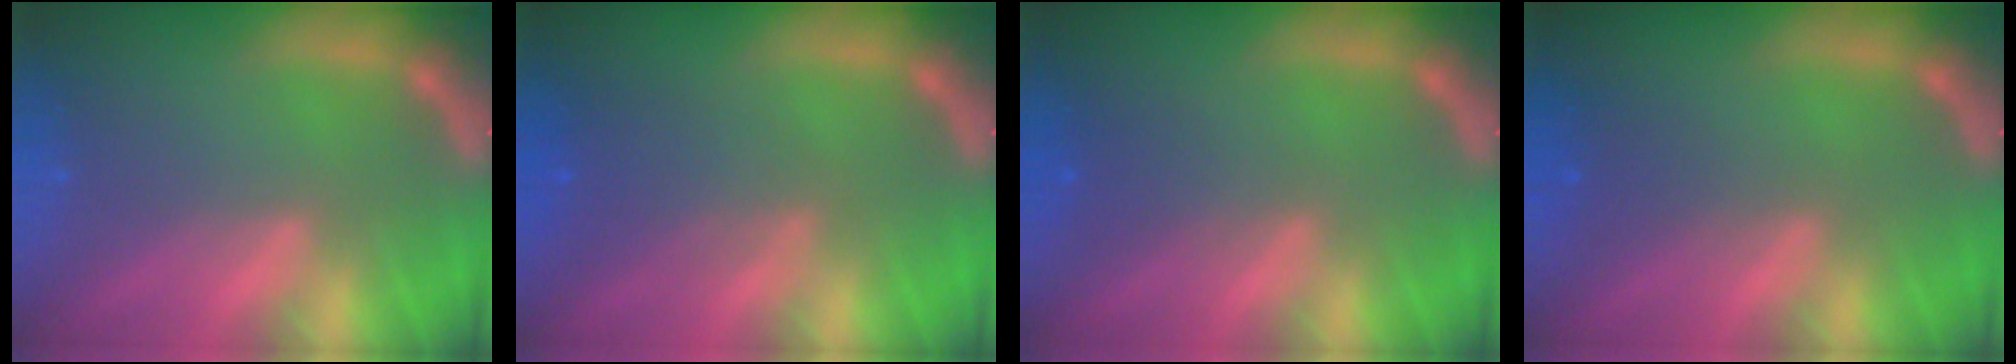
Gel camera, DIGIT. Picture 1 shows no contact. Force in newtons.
{"total": 3.5}
{"total": 1.9}
{"total": 1.4}